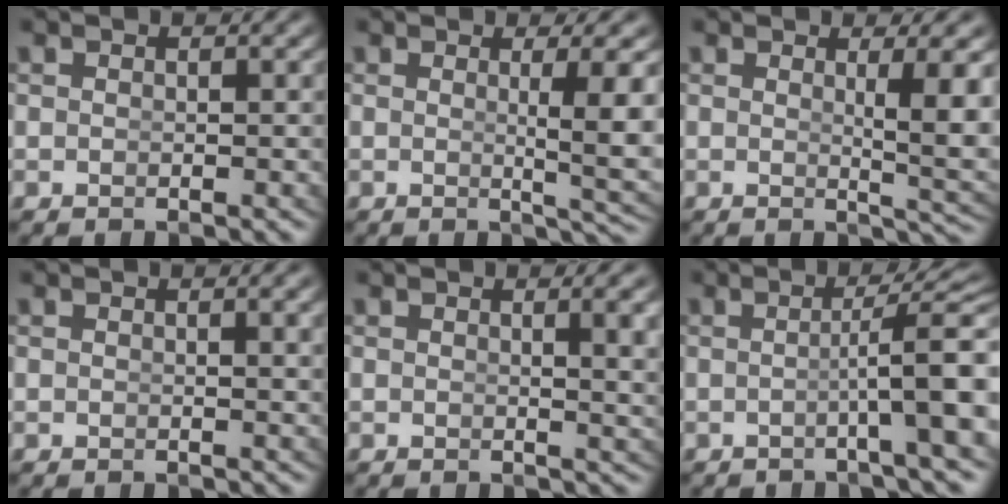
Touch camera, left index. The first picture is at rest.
{"total": 4.5, "force": [0.3, 0.1, 4.5], "torque": [-0.057, -0.009, 0.008]}
{"total": 4.2, "force": [0.6, 0.1, 4.1], "torque": [-0.050, -0.012, 0.015]}
{"total": 1.0, "force": [0.5, -0.2, 0.9], "torque": [-0.006, -0.001, 0.009]}
{"total": 2.3, "force": [0.9, -0.2, 2.1], "torque": [-0.019, -0.007, 0.016]}
{"total": 5.4, "force": [-1.1, 0.4, 5.3], "torque": [-0.063, 0.001, -0.014]}